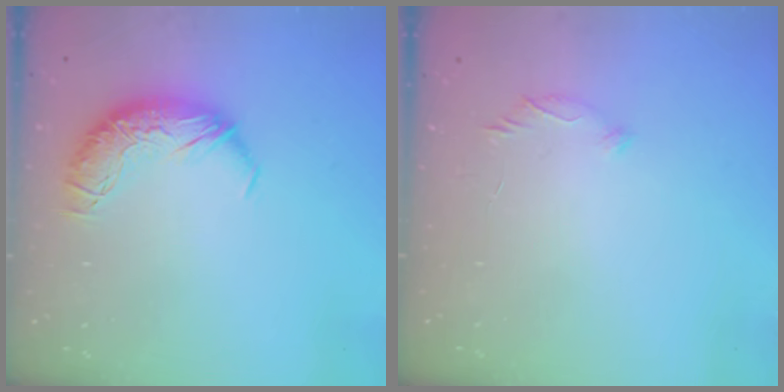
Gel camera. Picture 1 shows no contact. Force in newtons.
{"total": 7.4, "press": 7.4, "slide": 0.9}